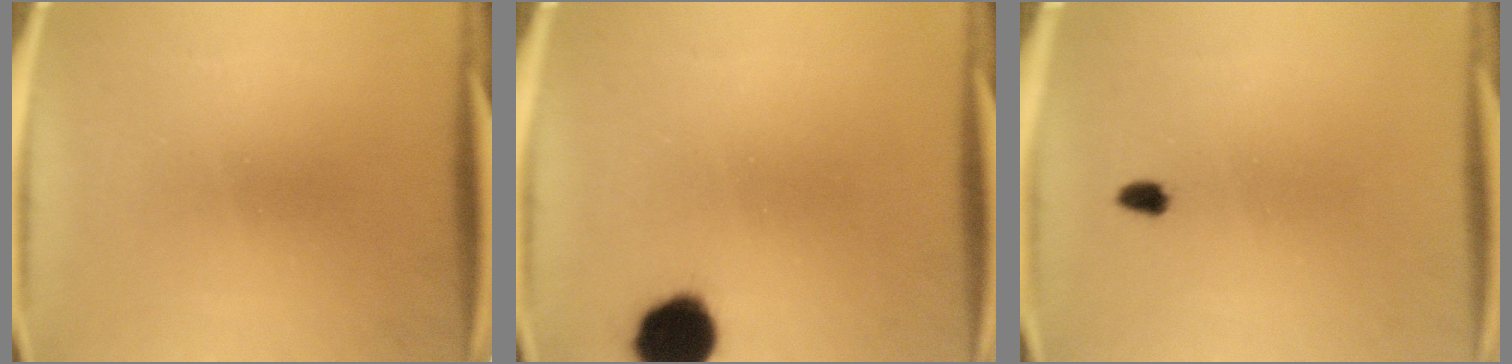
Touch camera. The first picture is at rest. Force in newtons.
{"total": 10.6}
{"total": 1.4}